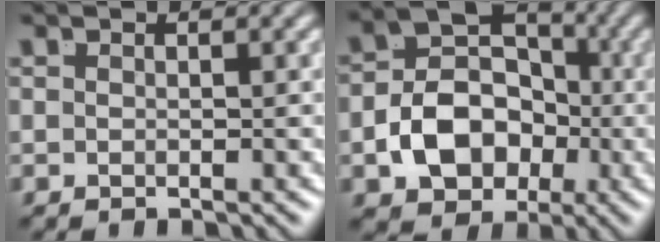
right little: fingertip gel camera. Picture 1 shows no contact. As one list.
[{"total": 7.0, "force": [-0.2, 5.2, 4.8], "torque": [-0.097, -0.019, 0.004]}]